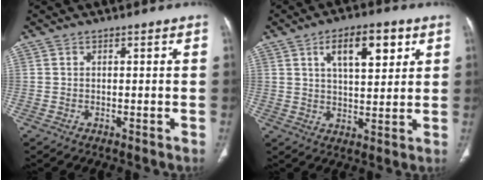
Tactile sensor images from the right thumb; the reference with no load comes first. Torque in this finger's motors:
{"motor_torque": [0.17, 2.90, 1.33, 0.36, 0.08]}